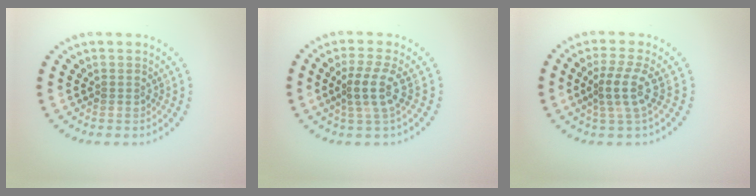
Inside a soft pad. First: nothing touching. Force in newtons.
{"total": 2.8, "press": 2.2, "slide": 1.7}
{"total": 2.9, "press": 2.3, "slide": 1.8}